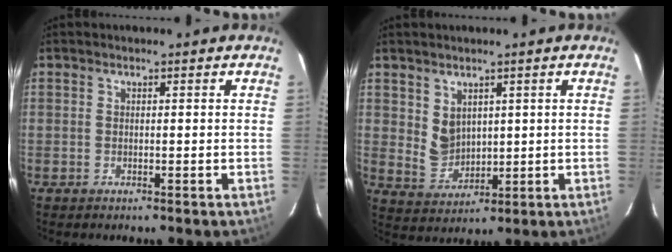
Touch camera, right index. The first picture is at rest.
{"total": 5.3, "force": [2.3, 4.1, 2.5], "torque": [-0.043, -0.001, 0.061]}